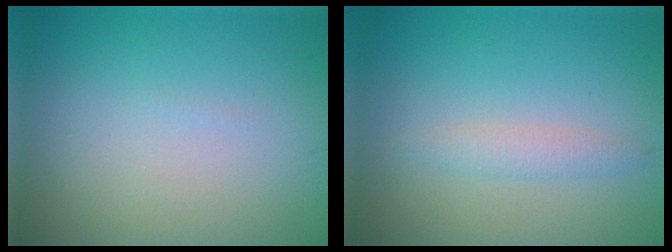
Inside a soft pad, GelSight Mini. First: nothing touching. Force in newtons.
{"total": 1.5, "press": 1.4, "slide": 0.1}